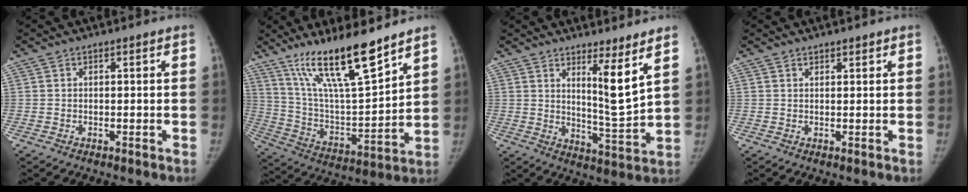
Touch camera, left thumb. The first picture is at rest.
{"total": 18.9, "force": [13.5, 3.2, 12.8], "torque": [-0.202, -0.075, 0.249]}
{"total": 8.0, "force": [4.6, 0.0, 6.6], "torque": [-0.106, -0.056, 0.079]}
{"total": 1.2, "force": [1.0, 0.5, 0.4], "torque": [0.001, -0.005, 0.014]}